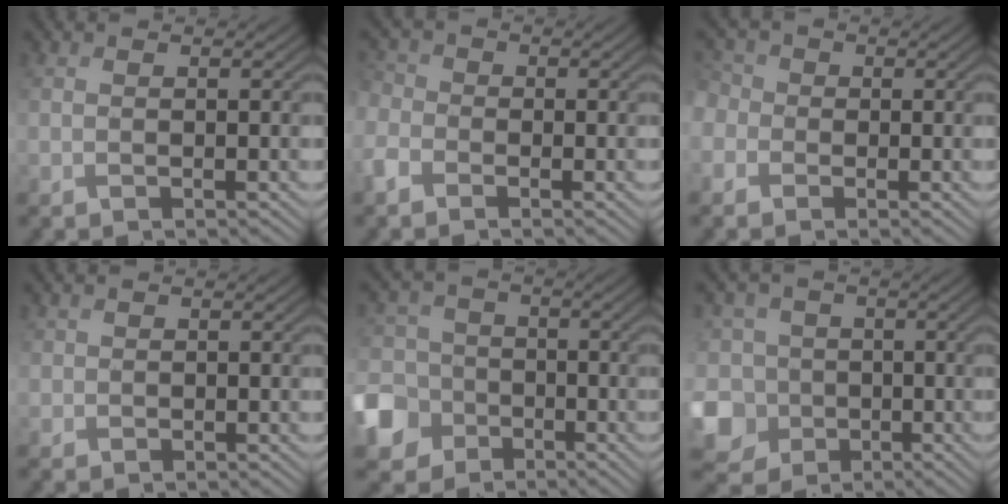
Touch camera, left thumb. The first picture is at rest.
{"total": 3.8, "force": [-2.2, 2.8, 1.5], "torque": [-0.051, 0.000, -0.062]}
{"total": 4.3, "force": [-0.8, 3.9, 1.5], "torque": [-0.061, 0.004, -0.035]}
{"total": 1.3, "force": [0.5, 1.2, 0.1], "torque": [-0.003, -0.003, 0.007]}
{"total": 10.9, "force": [-4.7, 8.9, 4.2], "torque": [-0.136, -0.026, -0.114]}
{"total": 12.8, "force": [-3.5, 11.2, 5.1], "torque": [-0.168, 0.000, -0.091]}